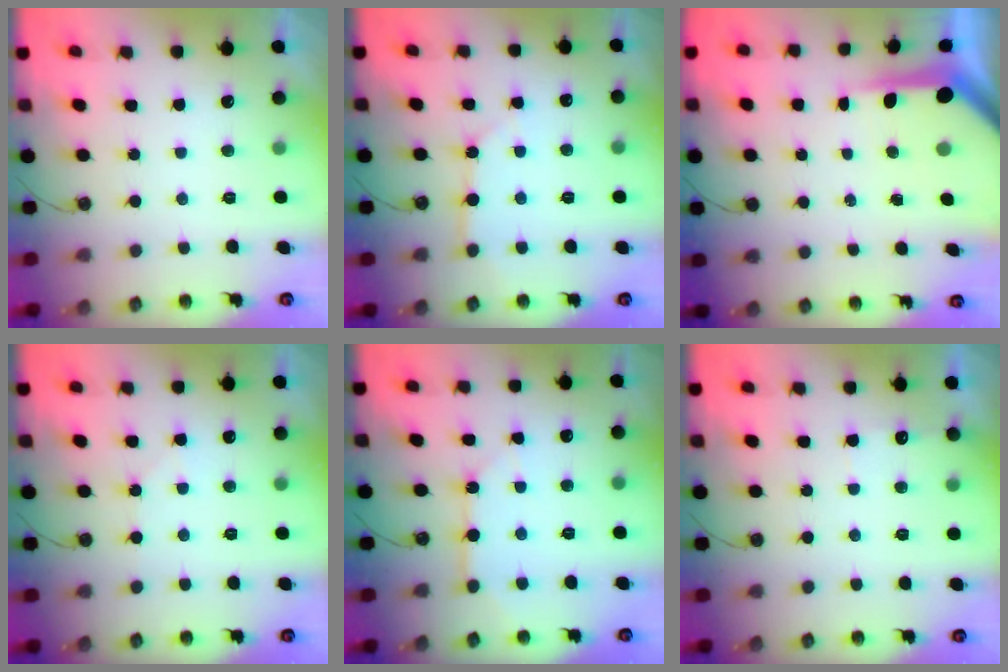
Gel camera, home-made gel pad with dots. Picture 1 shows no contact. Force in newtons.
{"total": 3.9, "press": 3.9, "slide": 0.3}
{"total": 6.5, "press": 6.5, "slide": 0.6}
{"total": 3.7, "press": 3.6, "slide": 0.7}
{"total": 6.3, "press": 6.3, "slide": 0.6}
{"total": 3.2, "press": 3.2, "slide": 0.5}